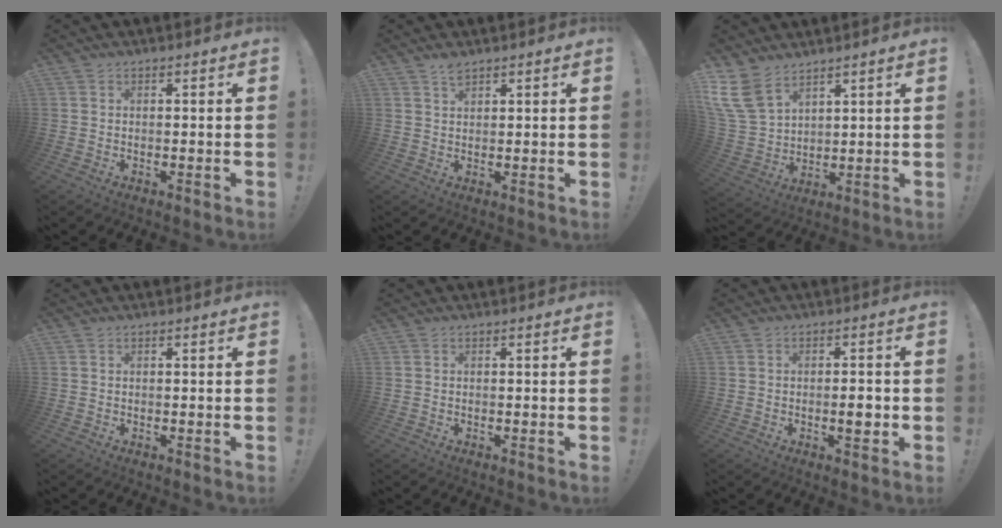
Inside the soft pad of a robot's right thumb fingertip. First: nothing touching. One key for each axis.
{"total": 2.4, "fx": 2.0, "fy": 0.7, "fz": 1.1, "tx": -0.009, "ty": -0.013, "tz": 0.034}
{"total": 11.4, "fx": 7.9, "fy": 6.1, "fz": 5.6, "tx": -0.127, "ty": -0.044, "tz": 0.156}
{"total": 0.0}
{"total": 0.0}
{"total": 3.9, "fx": -0.9, "fy": 1.1, "fz": 3.7, "tx": -0.045, "ty": 0.000, "tz": -0.019}